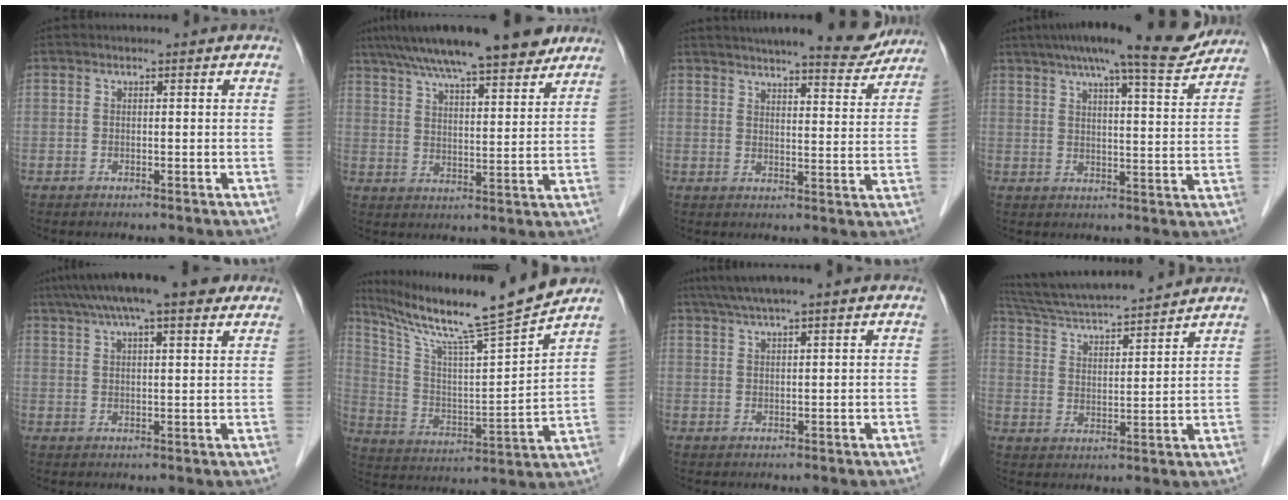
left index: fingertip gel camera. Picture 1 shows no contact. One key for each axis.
{"total": 17.9, "fx": 14.4, "fy": 2.6, "fz": 10.4, "tx": -0.172, "ty": 0.030, "tz": 0.218}
{"total": 15.2, "fx": 13.8, "fy": 2.1, "fz": 6.1, "tx": -0.078, "ty": -0.001, "tz": 0.173}
{"total": 16.5, "fx": 14.1, "fy": 1.4, "fz": 8.5, "tx": -0.130, "ty": 0.010, "tz": 0.188}
{"total": 14.4, "fx": 10.8, "fy": 2.4, "fz": 9.3, "tx": -0.157, "ty": 0.045, "tz": 0.158}
{"total": 18.5, "fx": 15.9, "fy": -1.4, "fz": 9.3, "tx": -0.170, "ty": -0.019, "tz": 0.263}
{"total": 5.5, "fx": 4.3, "fy": -0.7, "fz": 3.4, "tx": -0.063, "ty": 0.029, "tz": 0.077}
{"total": 16.6, "fx": 15.2, "fy": 0.5, "fz": 6.5, "tx": -0.124, "ty": 0.021, "tz": 0.248}